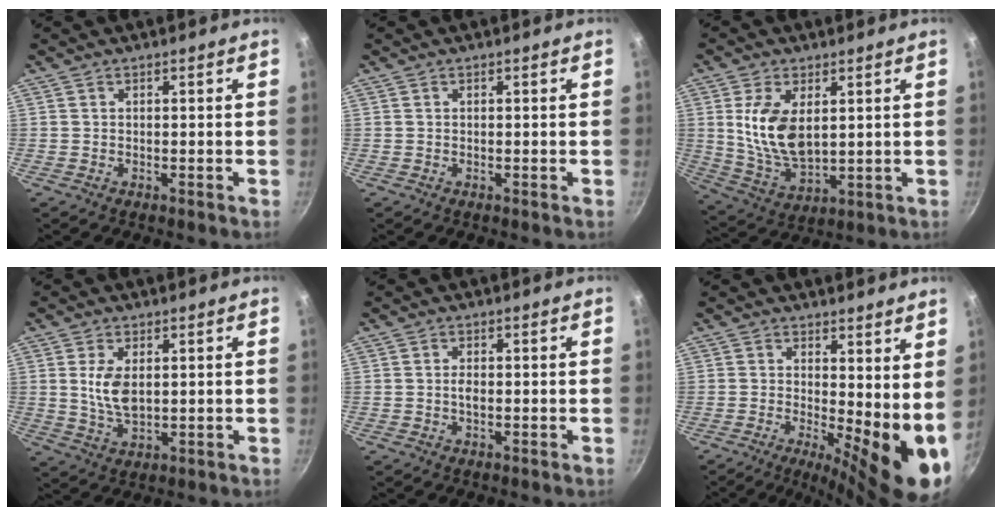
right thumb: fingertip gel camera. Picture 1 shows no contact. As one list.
[{"total": 0.0}, {"total": 12.1, "force": [2.5, 6.6, 9.8], "torque": [-0.181, -0.023, 0.059]}, {"total": 6.5, "force": [1.2, 3.6, 5.3], "torque": [-0.100, -0.014, 0.027]}, {"total": 1.6, "force": [-0.1, 0.8, 1.4], "torque": [-0.025, 0.003, -0.004]}, {"total": 12.0, "force": [0.2, 4.0, 11.3], "torque": [-0.134, -0.020, 0.007]}]